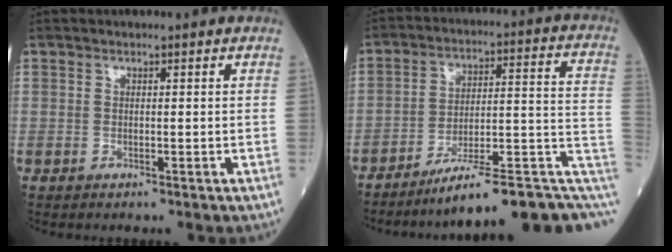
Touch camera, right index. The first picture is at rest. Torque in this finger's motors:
{"motor_torque": [-0.41, -0.71, 0.12, -0.01]}